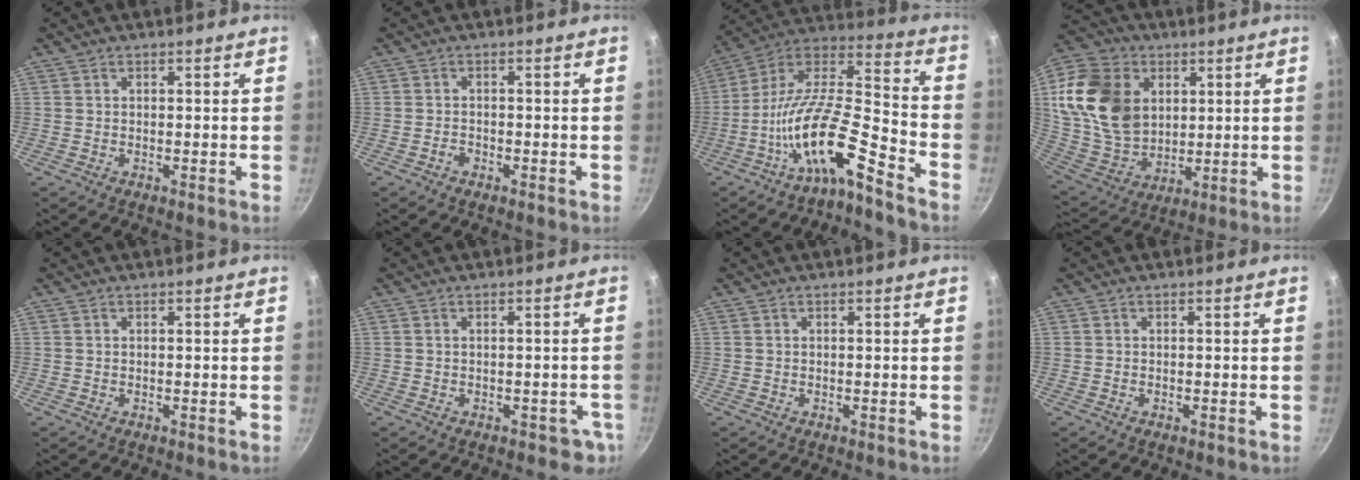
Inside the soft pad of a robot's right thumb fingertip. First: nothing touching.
{"total": 1.2, "force": [-0.8, 0.7, 0.5], "torque": [-0.009, 0.008, -0.015]}
{"total": 16.5, "force": [-9.3, 4.2, 12.9], "torque": [-0.227, 0.076, -0.188]}
{"total": 20.2, "force": [5.1, 15.2, 12.3], "torque": [-0.208, -0.017, 0.107]}
{"total": 0.0}
{"total": 3.2, "force": [-1.3, 2.3, 1.6], "torque": [0.014, 0.023, 0.006]}
{"total": 0.0}
{"total": 0.0}